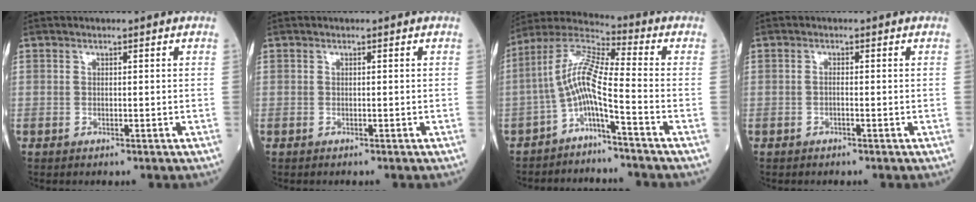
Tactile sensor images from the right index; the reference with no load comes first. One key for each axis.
{"total": 0.0}
{"total": 8.0, "fx": -3.6, "fy": 0.2, "fz": 7.2, "tx": -0.145, "ty": 0.025, "tz": -0.077}
{"total": 0.7, "fx": -0.5, "fy": 0.0, "fz": 0.4, "tx": -0.007, "ty": 0.001, "tz": -0.011}